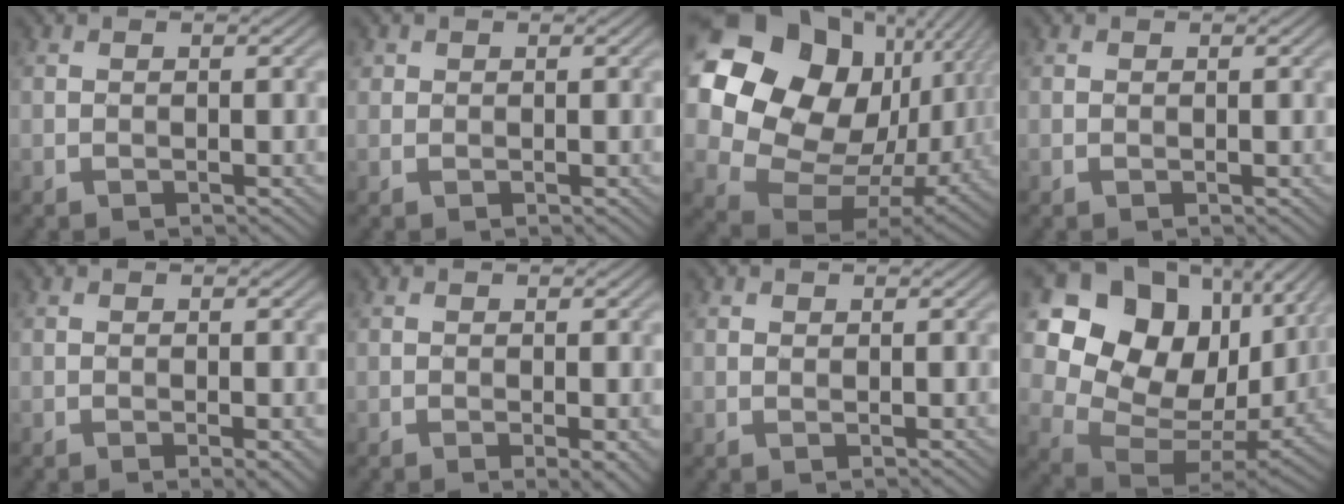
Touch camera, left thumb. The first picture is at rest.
{"total": 1.2, "force": [0.8, 0.9, 0.2], "torque": [-0.004, 0.001, 0.014]}
{"total": 22.0, "force": [6.4, 17.2, 12.3], "torque": [-0.291, -0.002, 0.149]}
{"total": 0.5, "force": [0.4, 0.3, 0.0], "torque": [-0.004, -0.001, 0.007]}
{"total": 1.2, "force": [-0.1, 0.2, 1.1], "torque": [-0.023, -0.003, -0.002]}
{"total": 1.7, "force": [-0.2, 0.5, 1.7], "torque": [-0.029, -0.002, -0.003]}
{"total": 0.9, "force": [0.7, 0.4, 0.2], "torque": [-0.005, 0.002, 0.016]}
{"total": 17.8, "force": [6.4, 13.4, 9.7], "torque": [-0.207, 0.006, 0.132]}